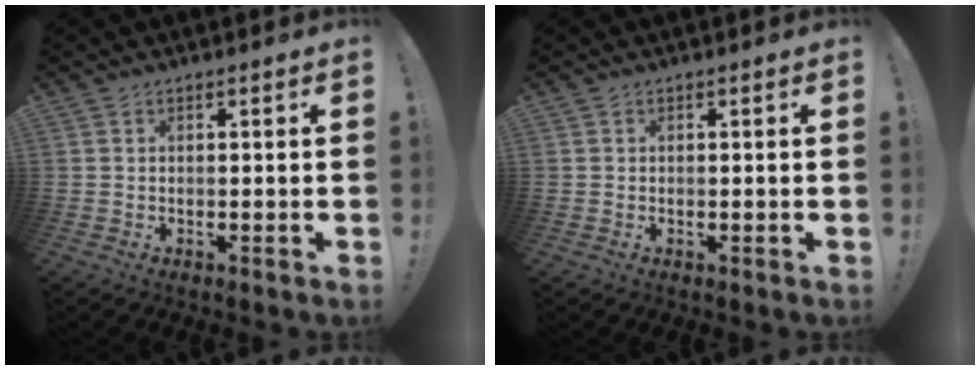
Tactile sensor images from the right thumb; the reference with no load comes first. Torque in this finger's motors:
{"motor_torque": [0.06, -0.03, -0.01, -0.25, -0.01]}